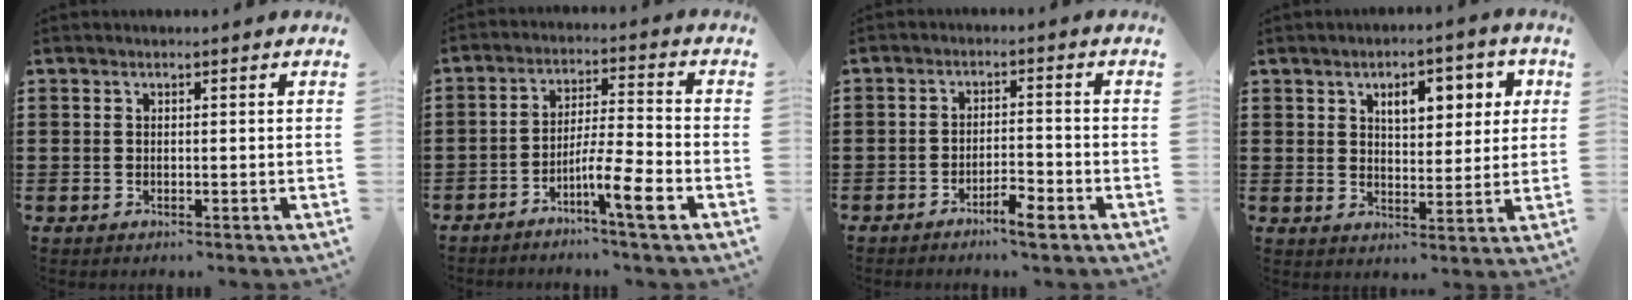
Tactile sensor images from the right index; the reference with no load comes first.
{"total": 7.7, "force": [-4.4, 0.5, 6.3], "torque": [-0.117, -0.002, -0.083]}
{"total": 3.5, "force": [-3.0, 0.6, 1.8], "torque": [-0.033, 0.008, -0.057]}
{"total": 6.8, "force": [3.0, 3.3, 5.1], "torque": [-0.080, 0.001, 0.043]}